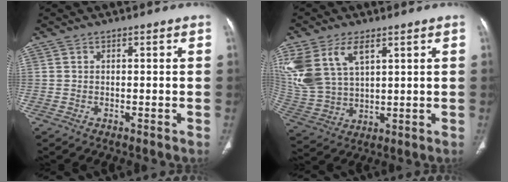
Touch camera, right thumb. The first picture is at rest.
{"total": 14.4, "force": [6.5, 8.1, 9.9], "torque": [-0.218, -0.011, 0.144]}